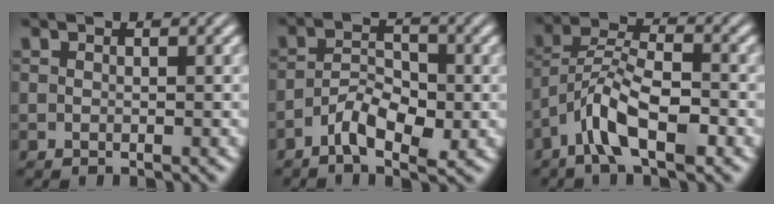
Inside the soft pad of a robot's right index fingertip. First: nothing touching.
{"total": 4.1, "force": [-1.8, 1.9, 3.1], "torque": [-0.031, -0.003, -0.039]}
{"total": 6.1, "force": [-1.0, 3.6, 4.8], "torque": [-0.088, -0.010, -0.024]}